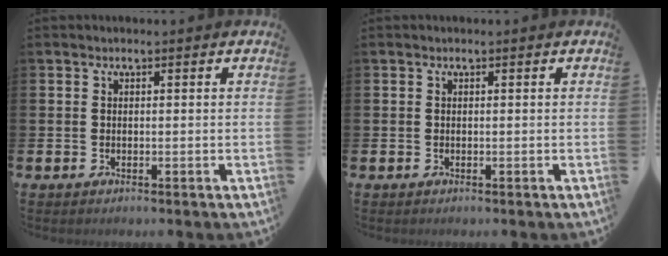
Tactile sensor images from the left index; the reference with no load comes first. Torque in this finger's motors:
{"motor_torque": [0.00, 0.00, 0.00, 0.00]}